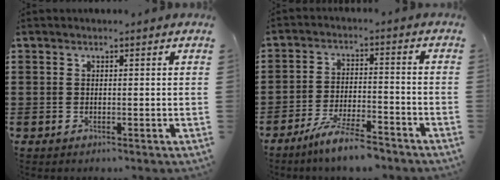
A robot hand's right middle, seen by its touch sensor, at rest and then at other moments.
{"total": 6.9, "force": [-6.0, 0.5, 3.4], "torque": [-0.072, -0.003, -0.114]}